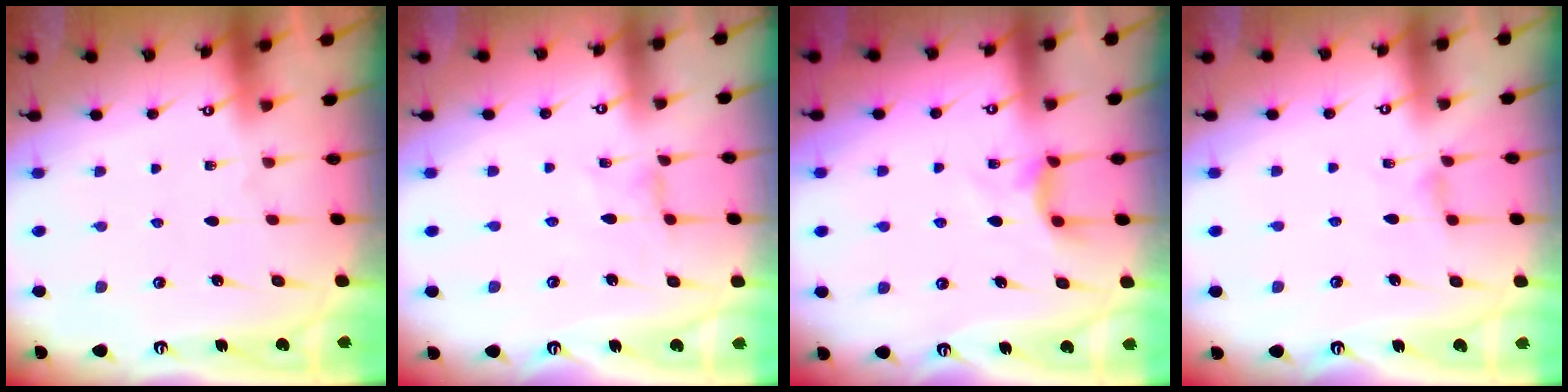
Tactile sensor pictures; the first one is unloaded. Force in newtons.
{"total": 0.0}
{"total": 5.4, "press": 5.4, "slide": 0.6}
{"total": 0.6, "press": 0.5, "slide": 0.2}